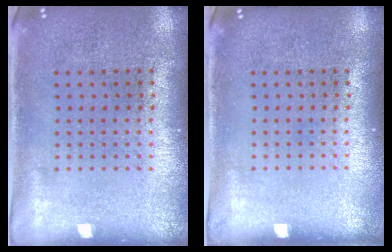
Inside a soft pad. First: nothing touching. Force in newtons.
{"total": 0.0}